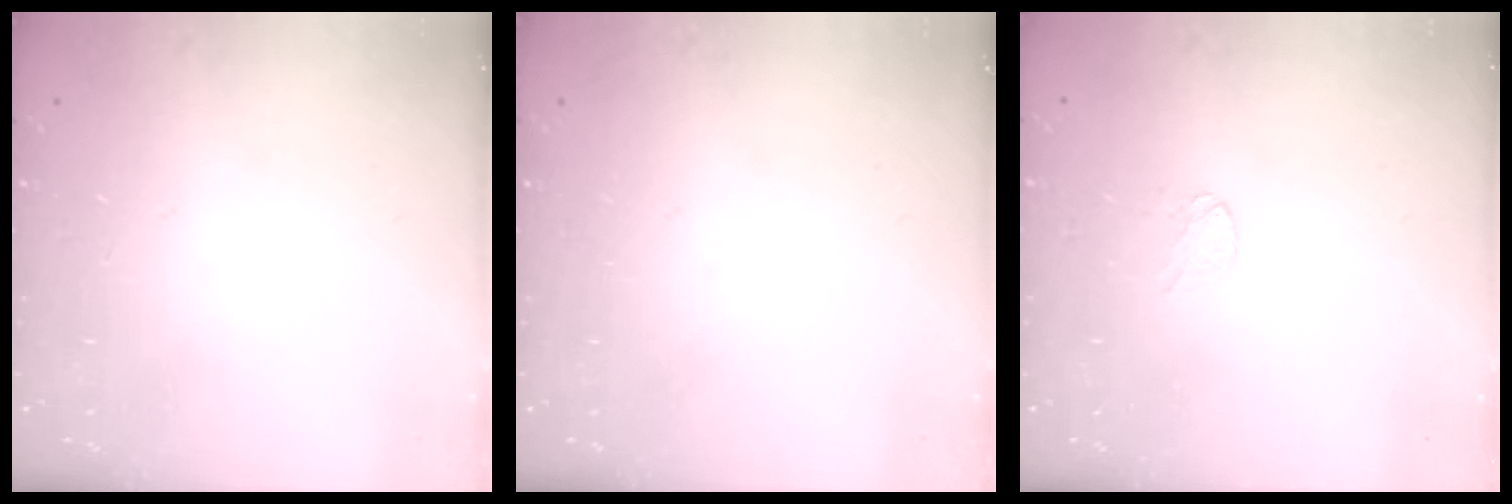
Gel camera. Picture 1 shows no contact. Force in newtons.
{"total": 0.0}
{"total": 3.0, "press": 3.0, "slide": 0.2}